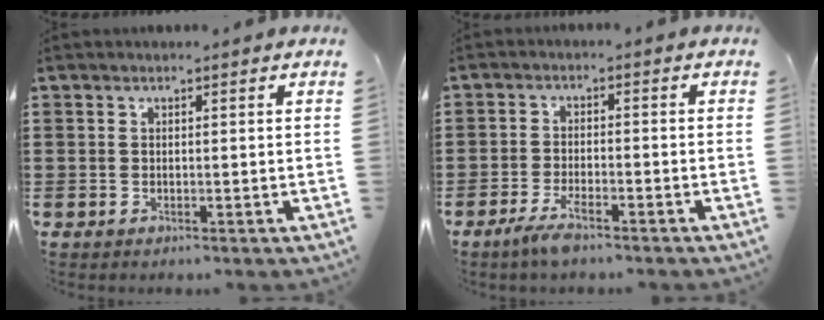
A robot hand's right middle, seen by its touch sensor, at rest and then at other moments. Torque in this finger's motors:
{"motor_torque": [2.14, 0.00, 0.00, -0.01]}